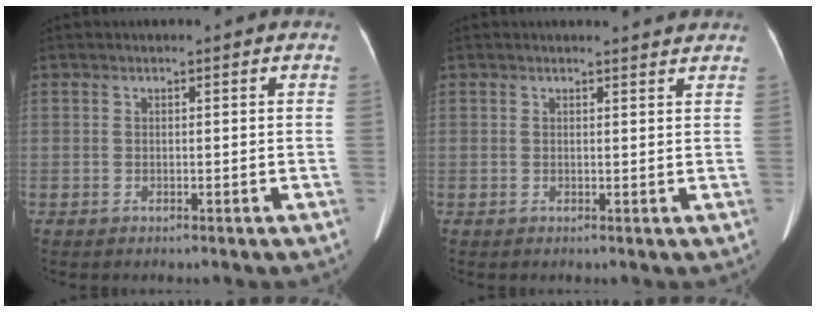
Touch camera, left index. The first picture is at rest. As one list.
[{"total": 2.8, "force": [2.8, 0.2, 0.5], "torque": [-0.013, -0.007, 0.025]}]